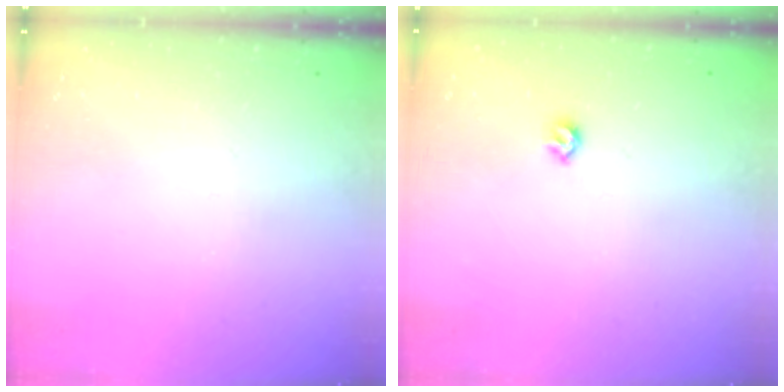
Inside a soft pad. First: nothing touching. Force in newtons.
{"total": 4.9, "press": 4.8, "slide": 0.8}